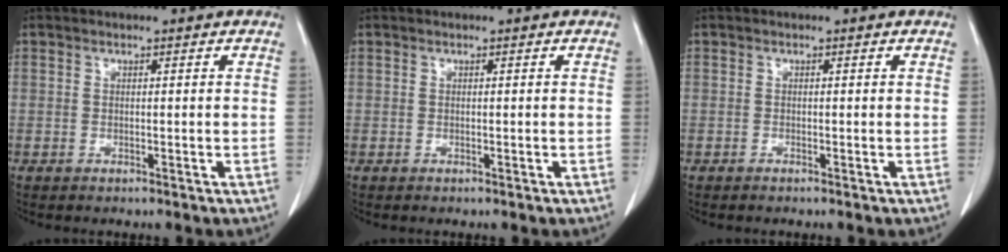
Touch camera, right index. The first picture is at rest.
{"total": 0.0}
{"total": 0.0}